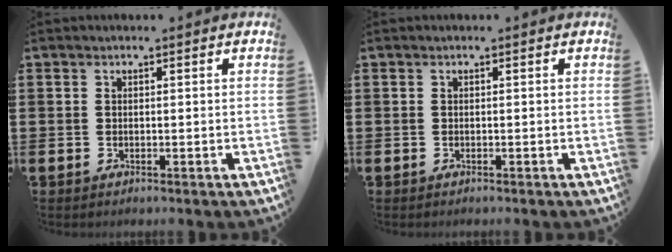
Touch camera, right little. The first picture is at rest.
{"total": 0.0}